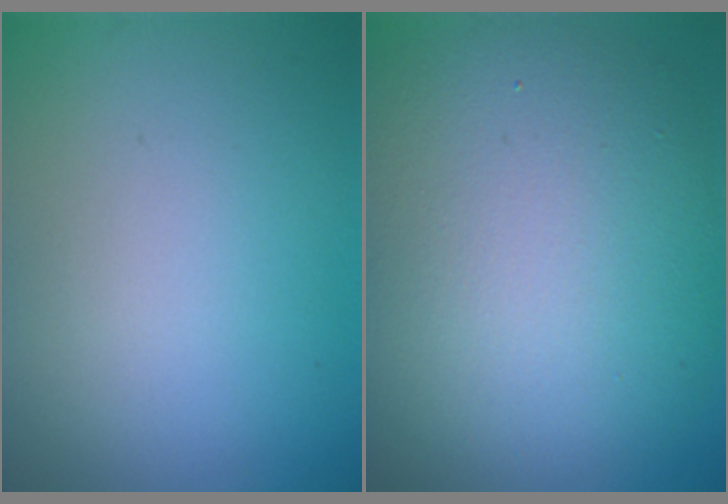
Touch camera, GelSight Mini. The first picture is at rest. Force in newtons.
{"total": 12.4, "press": 12.3, "slide": 1.4}